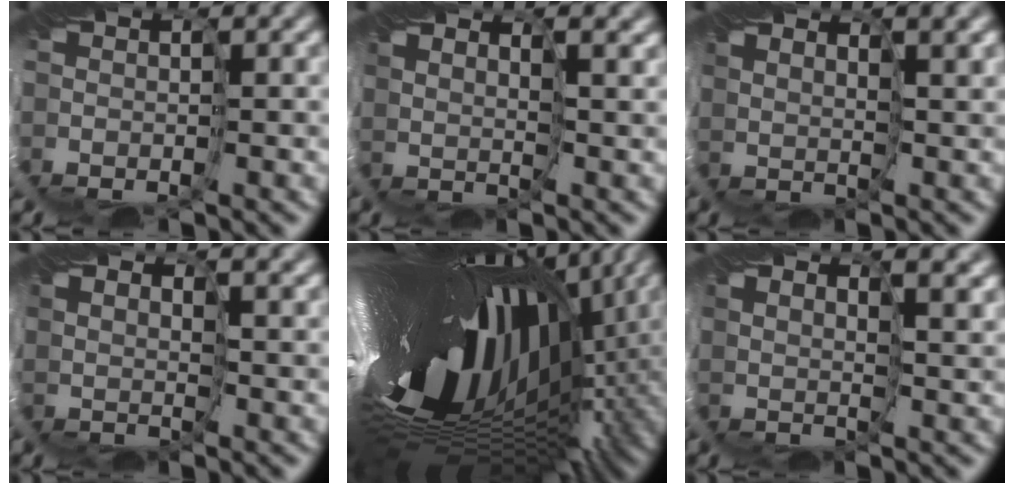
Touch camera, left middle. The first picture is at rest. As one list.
[{"total": 2.6, "force": [2.6, 0.6, 0.2], "torque": [-0.010, 0.004, 0.051]}, {"total": 3.5, "force": [3.2, 0.8, 1.0], "torque": [-0.020, 0.009, 0.063]}, {"total": 2.3, "force": [2.2, 0.5, -0.2], "torque": [-0.004, 0.004, 0.045]}, {"total": 18.3, "force": [1.0, 8.0, 16.5], "torque": [-0.283, -0.015, 0.014]}, {"total": 4.4, "force": [3.9, 1.4, 1.4], "torque": [-0.031, 0.005, 0.076]}]